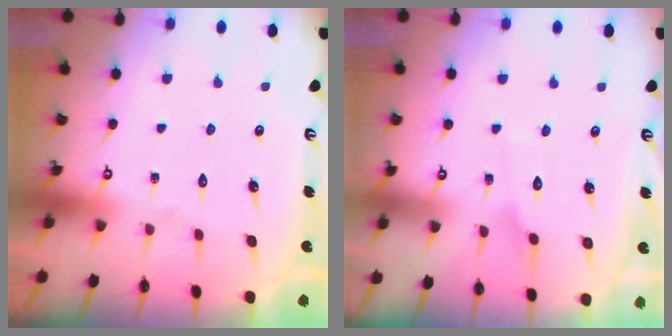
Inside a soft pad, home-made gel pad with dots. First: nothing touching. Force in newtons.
{"total": 2.7, "press": 2.7, "slide": 0.3}